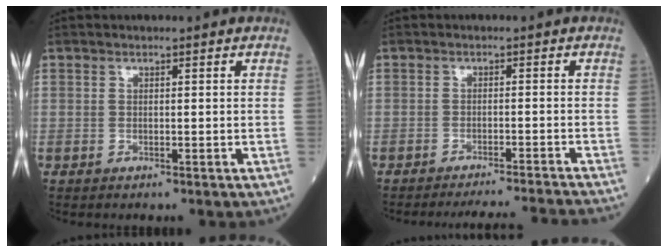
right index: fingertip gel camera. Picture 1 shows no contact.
{"total": 9.9, "force": [-9.4, -1.9, 2.0], "torque": [-0.013, -0.018, -0.123]}